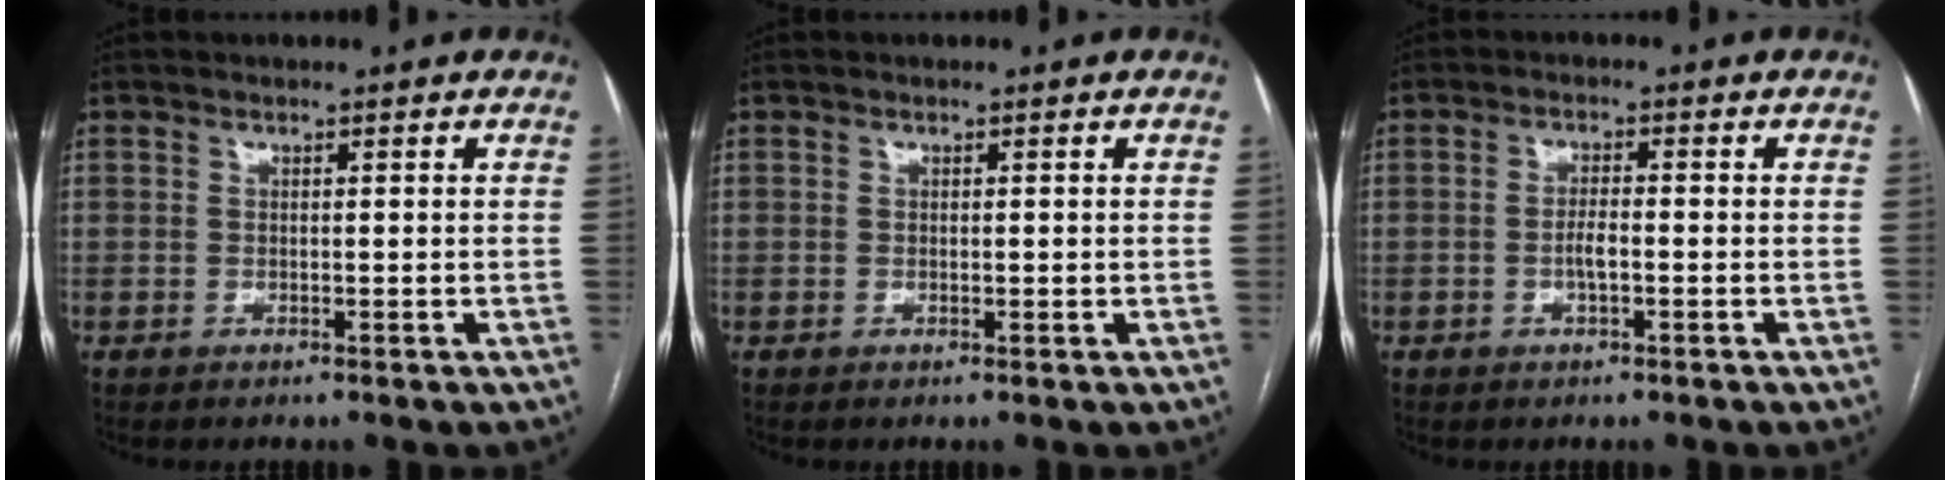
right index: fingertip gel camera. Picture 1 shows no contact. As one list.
[{"total": 0.5, "force": [-0.1, 0.3, 0.5], "torque": [-0.006, -0.001, -0.003]}, {"total": 2.8, "force": [-0.8, 0.7, 2.5], "torque": [-0.049, 0.002, -0.015]}]